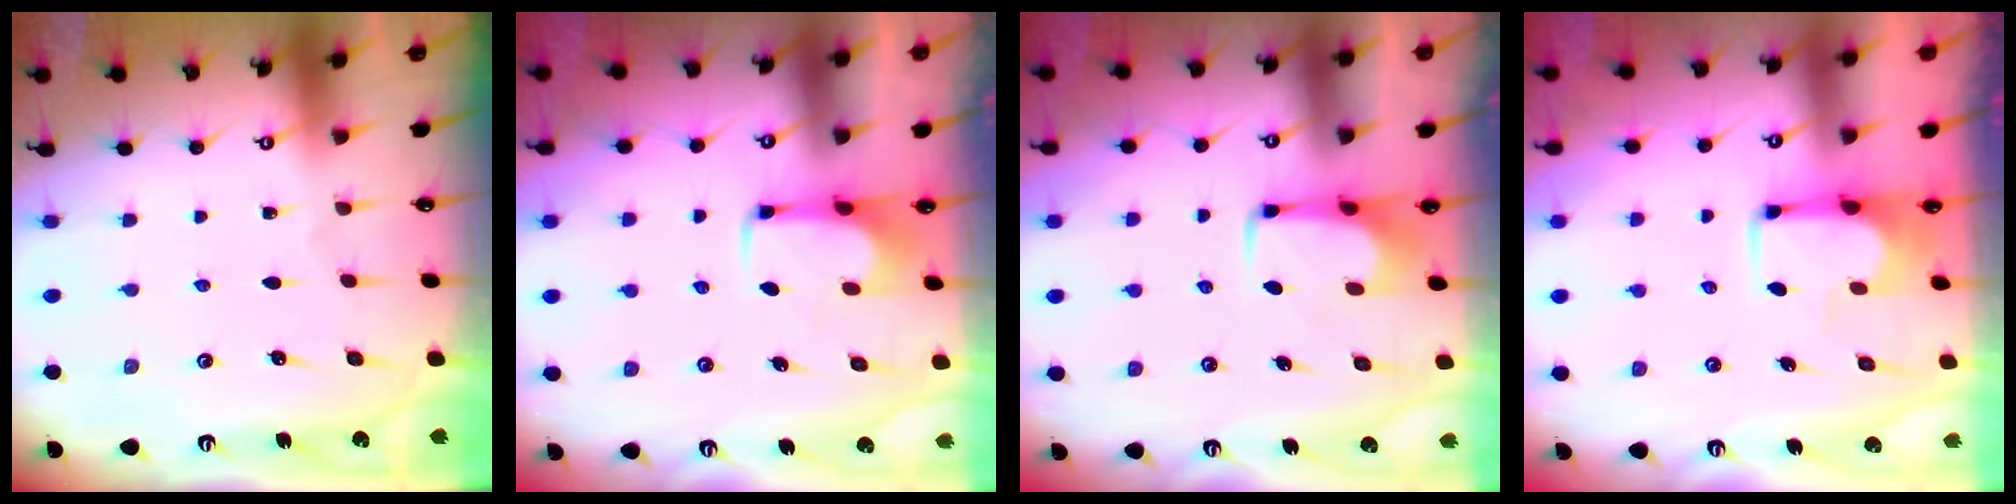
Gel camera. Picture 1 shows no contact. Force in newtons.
{"total": 2.0, "press": 1.9, "slide": 0.3}
{"total": 1.6, "press": 1.5, "slide": 0.4}
{"total": 3.1, "press": 3.1, "slide": 0.4}